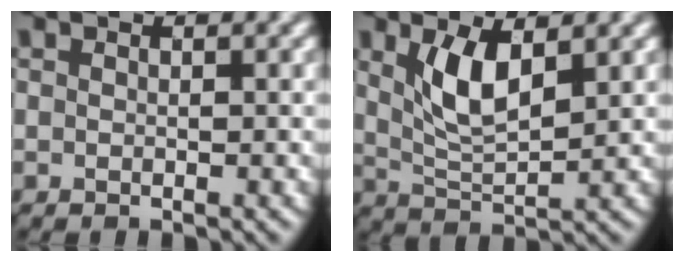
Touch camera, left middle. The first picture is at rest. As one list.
[{"total": 4.4, "force": [1.4, 1.7, 3.8], "torque": [-0.089, -0.007, 0.030]}]